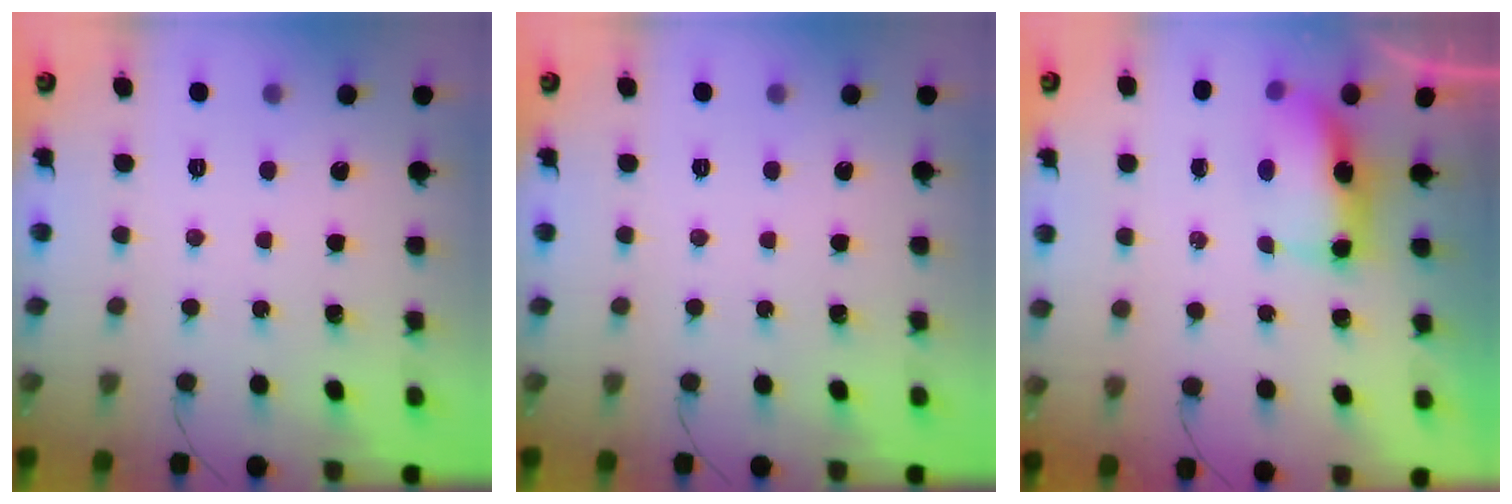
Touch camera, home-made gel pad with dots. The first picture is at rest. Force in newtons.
{"total": 0.0}
{"total": 7.1, "press": 7.0, "slide": 1.2}